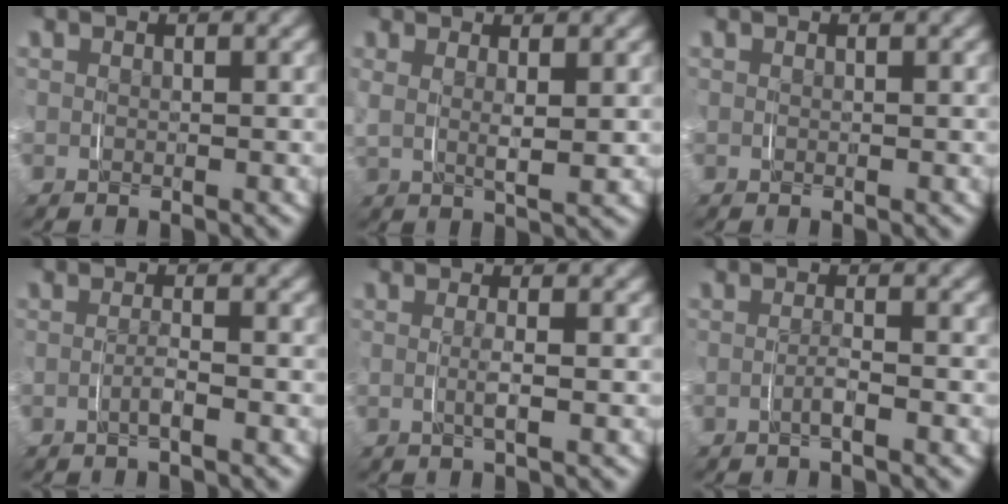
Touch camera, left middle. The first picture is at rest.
{"total": 2.5, "force": [1.1, 1.0, 2.1], "torque": [-0.055, -0.009, 0.024]}
{"total": 0.0}
{"total": 1.2, "force": [-0.7, -0.1, 0.9], "torque": [-0.020, -0.003, -0.013]}
{"total": 1.4, "force": [-0.1, -0.2, 1.4], "torque": [-0.028, -0.004, 0.000]}
{"total": 1.2, "force": [-0.8, -0.1, 0.9], "torque": [-0.020, -0.004, -0.014]}